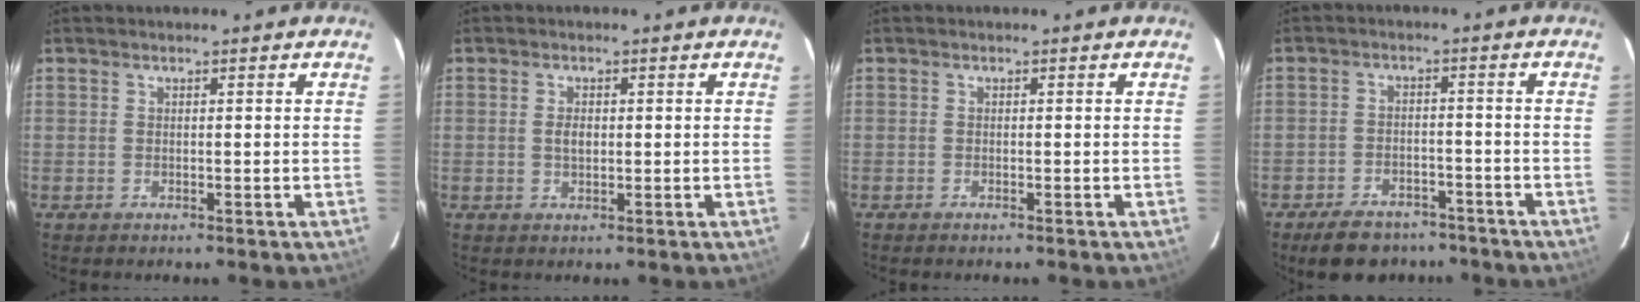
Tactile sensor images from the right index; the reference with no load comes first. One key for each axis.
{"total": 2.1, "fx": 0.1, "fy": 1.2, "fz": 1.6, "tx": -0.029, "ty": 0.002, "tz": 0.001}
{"total": 0.6, "fx": -0.6, "fy": 0.1, "fz": 0.1, "tx": -0.001, "ty": -0.002, "tz": -0.011}
{"total": 11.3, "fx": -8.9, "fy": 5.6, "fz": 4.2, "tx": -0.103, "ty": 0.009, "tz": -0.123}